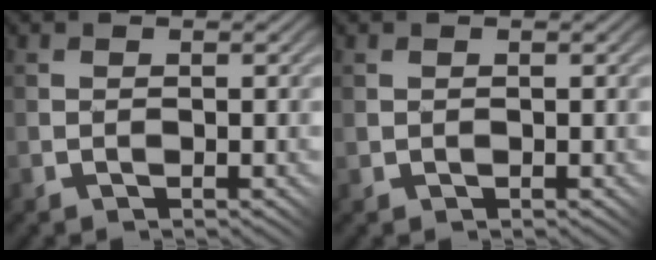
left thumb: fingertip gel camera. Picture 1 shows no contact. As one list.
[{"total": 0.5, "force": [0.2, 0.4, 0.1], "torque": [-0.005, -0.002, 0.006]}]